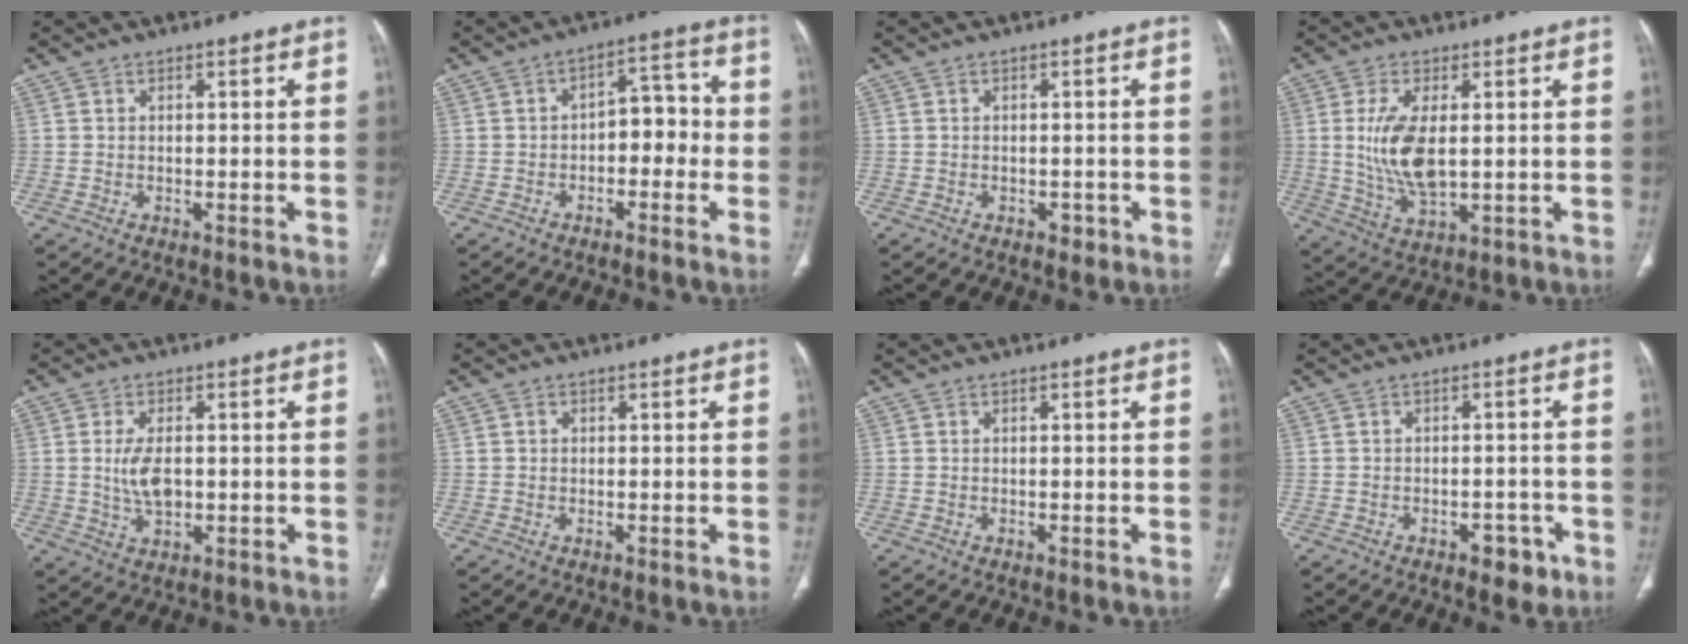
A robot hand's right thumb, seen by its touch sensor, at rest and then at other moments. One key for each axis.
{"total": 7.1, "fx": -1.7, "fy": 4.4, "fz": 5.3, "tx": -0.044, "ty": 0.041, "tz": -0.035}
{"total": 1.4, "fx": -0.6, "fy": 1.0, "fz": 0.6, "tx": -0.003, "ty": 0.003, "tz": -0.007}
{"total": 10.3, "fx": 0.8, "fy": 4.6, "fz": 9.2, "tx": -0.189, "ty": -0.017, "tz": 0.027}
{"total": 5.7, "fx": 0.1, "fy": 3.1, "fz": 4.9, "tx": -0.097, "ty": -0.005, "tz": 0.007}
{"total": 0.7, "fx": 0.1, "fy": 0.7, "fz": 0.2, "tx": 0.000, "ty": 0.002, "tz": 0.003}
{"total": 0.0}
{"total": 4.2, "fx": -2.3, "fy": 2.4, "fz": 2.5, "tx": -0.015, "ty": 0.013, "tz": -0.026}